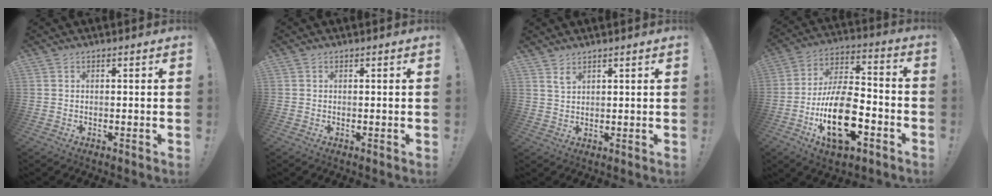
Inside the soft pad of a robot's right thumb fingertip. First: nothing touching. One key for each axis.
{"total": 0.0}
{"total": 3.1, "fx": 2.5, "fy": 1.4, "fz": 1.2, "tx": -0.012, "ty": -0.019, "tz": 0.045}
{"total": 21.6, "fx": -8.0, "fy": 10.7, "fz": 16.9, "tx": -0.301, "ty": 0.042, "tz": -0.130}